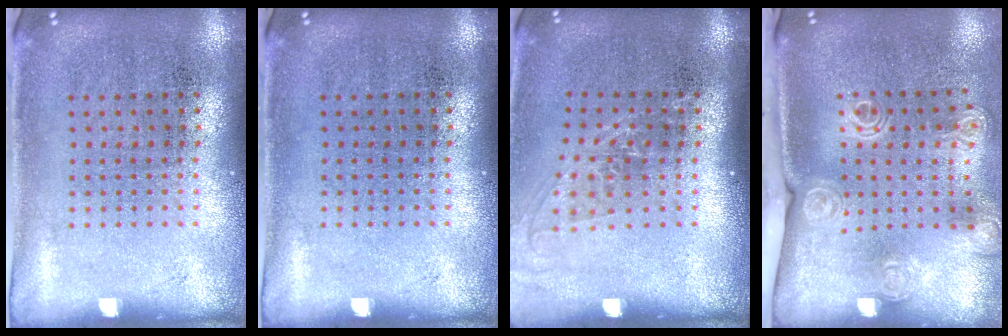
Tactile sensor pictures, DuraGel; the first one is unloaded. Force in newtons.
{"total": 0.0}
{"total": 1.2, "press": 1.0, "slide": 0.7}
{"total": 2.0, "press": 1.6, "slide": 1.3}